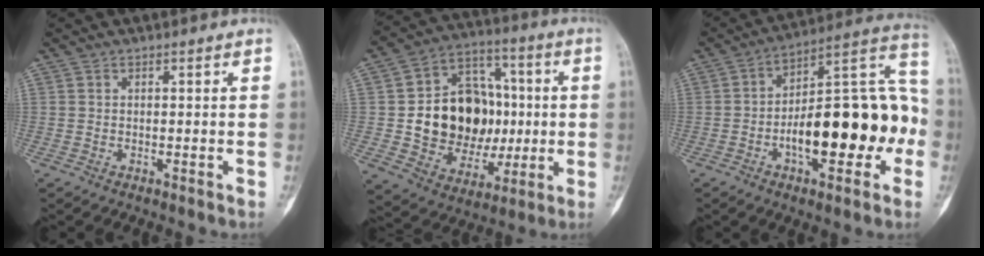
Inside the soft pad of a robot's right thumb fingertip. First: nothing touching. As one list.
[{"total": 20.9, "force": [0.1, 15.7, 13.7], "torque": [-0.170, 0.021, 0.018]}, {"total": 23.5, "force": [-4.8, 9.9, 20.7], "torque": [-0.281, 0.050, -0.073]}]